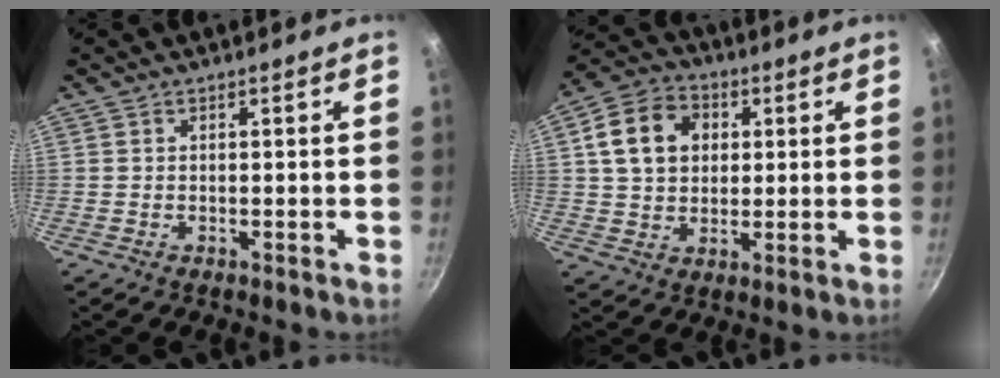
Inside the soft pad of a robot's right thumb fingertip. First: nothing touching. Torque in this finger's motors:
{"motor_torque": [-0.89, 0.97, 0.77, -0.52, 0.41]}